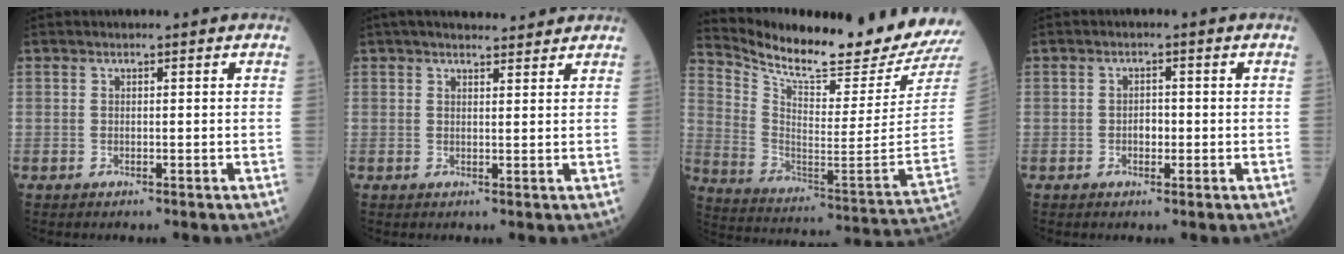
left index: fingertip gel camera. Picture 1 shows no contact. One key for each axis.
{"total": 8.8, "fx": 7.9, "fy": 1.6, "fz": 3.5, "tx": -0.049, "ty": 0.024, "tz": 0.102}
{"total": 21.5, "fx": 20.1, "fy": 0.0, "fz": 7.5, "tx": -0.159, "ty": -0.106, "tz": 0.300}
{"total": 1.7, "fx": -0.4, "fy": 1.0, "fz": 1.2, "tx": -0.019, "ty": 0.003, "tz": -0.006}